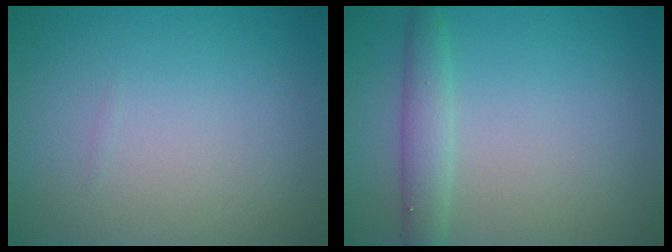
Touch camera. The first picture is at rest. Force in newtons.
{"total": 2.4, "press": 2.4, "slide": 0.1}